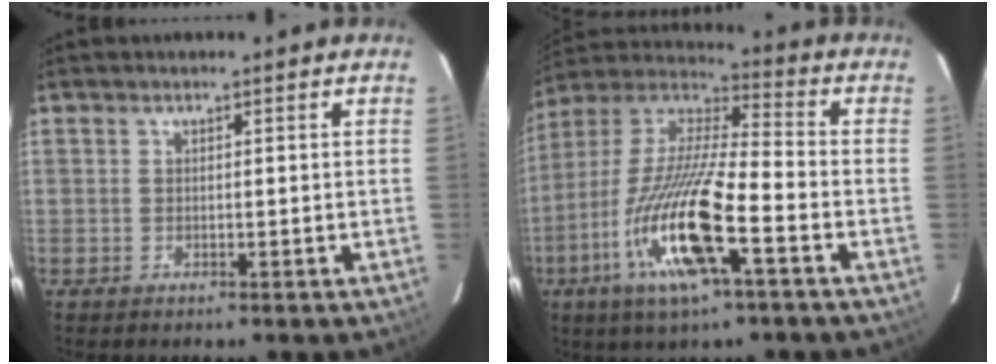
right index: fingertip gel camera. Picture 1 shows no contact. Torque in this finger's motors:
{"motor_torque": [1.95, -0.19, 1.06, 0.21]}